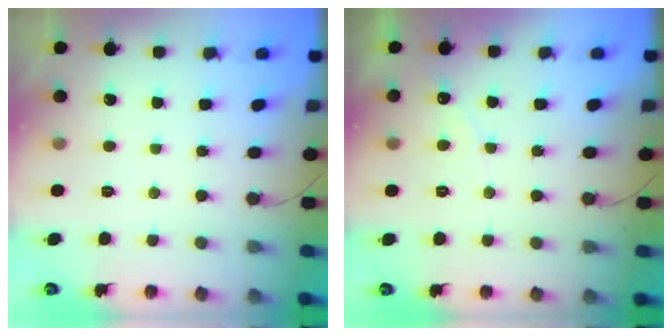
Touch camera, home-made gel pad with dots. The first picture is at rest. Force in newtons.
{"total": 2.7, "press": 2.7, "slide": 0.1}